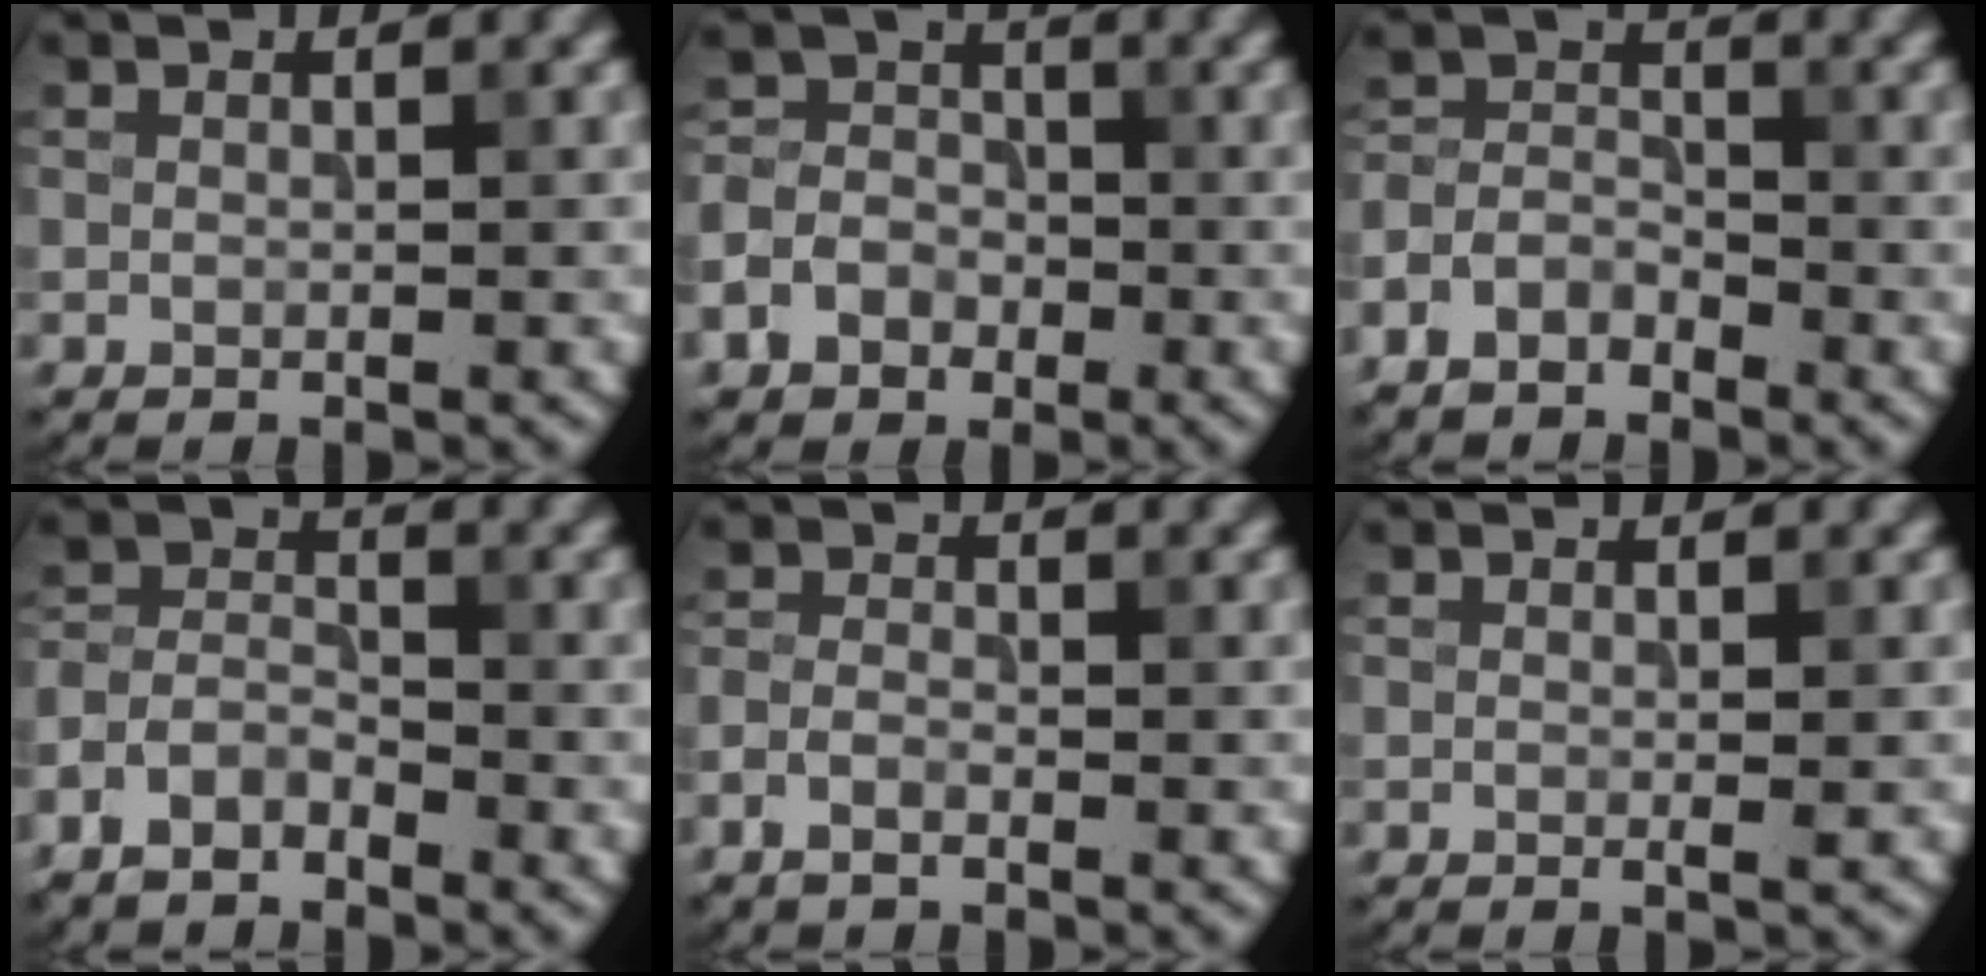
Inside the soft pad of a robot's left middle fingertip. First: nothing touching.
{"total": 5.4, "force": [-2.8, 4.2, 1.8], "torque": [-0.018, -0.008, -0.061]}
{"total": 3.8, "force": [-2.8, 2.1, 1.4], "torque": [-0.027, 0.003, -0.064]}
{"total": 4.0, "force": [-3.0, 2.1, 1.8], "torque": [-0.035, 0.003, -0.069]}
{"total": 1.9, "force": [-1.3, 0.9, 1.2], "torque": [-0.026, 0.002, -0.033]}
{"total": 0.6, "force": [0.0, 0.0, 0.6], "torque": [-0.009, -0.004, -0.001]}